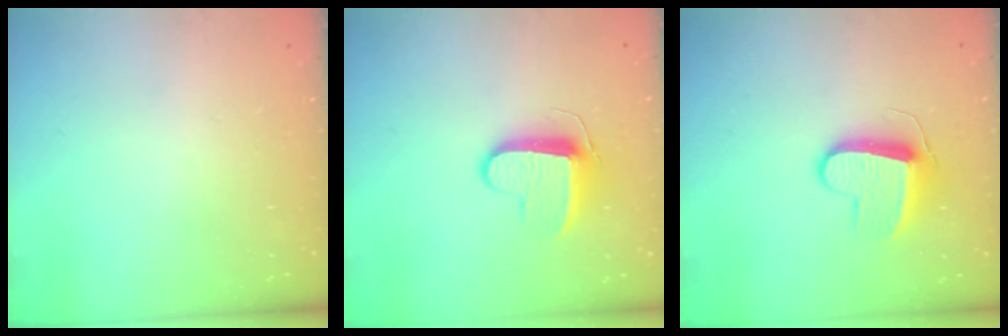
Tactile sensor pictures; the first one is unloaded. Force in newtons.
{"total": 9.4, "press": 9.4, "slide": 0.5}
{"total": 9.8, "press": 9.8, "slide": 0.3}